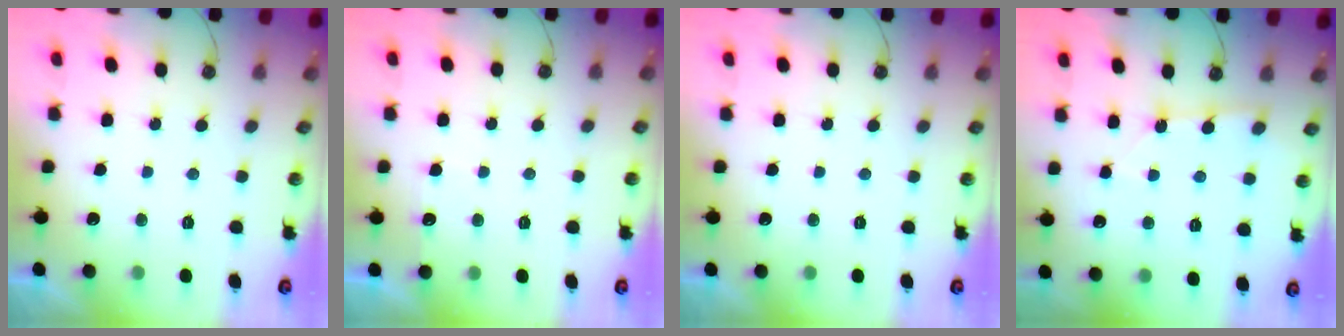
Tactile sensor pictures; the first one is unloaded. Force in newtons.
{"total": 4.4, "press": 4.4, "slide": 0.6}
{"total": 0.0}
{"total": 2.7, "press": 2.7, "slide": 0.3}